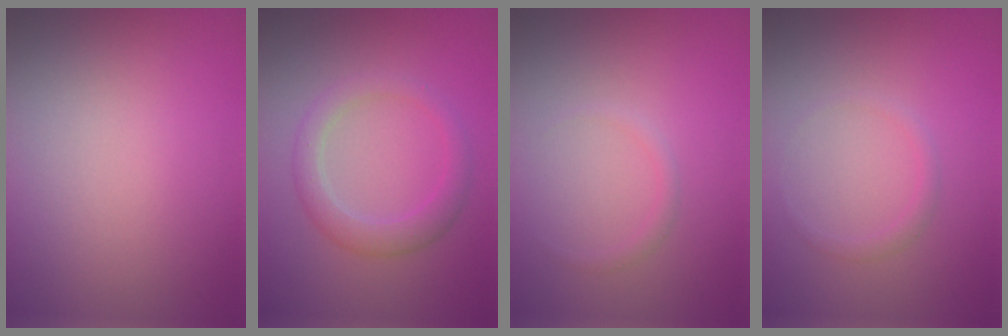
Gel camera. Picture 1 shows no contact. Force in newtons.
{"total": 2.9, "press": 2.9, "slide": 0.1}
{"total": 0.7, "press": 0.7, "slide": 0.1}
{"total": 0.9, "press": 0.9, "slide": 0.1}